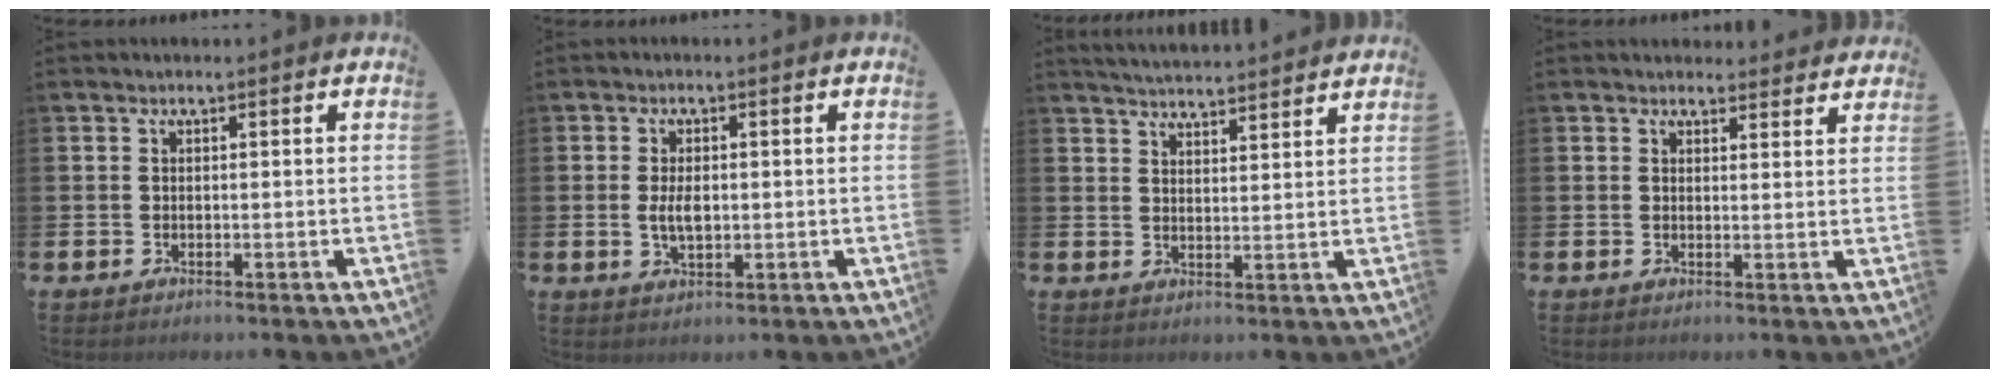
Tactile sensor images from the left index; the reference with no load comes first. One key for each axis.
{"total": 3.3, "fx": 0.2, "fy": 1.7, "fz": 2.8, "tx": -0.043, "ty": 0.001, "tz": -0.001}
{"total": 4.4, "fx": 4.4, "fy": -0.1, "fz": 0.0, "tx": -0.014, "ty": -0.025, "tz": 0.079}
{"total": 2.8, "fx": 2.7, "fy": 0.8, "fz": -0.2, "tx": 0.010, "ty": -0.016, "tz": 0.047}